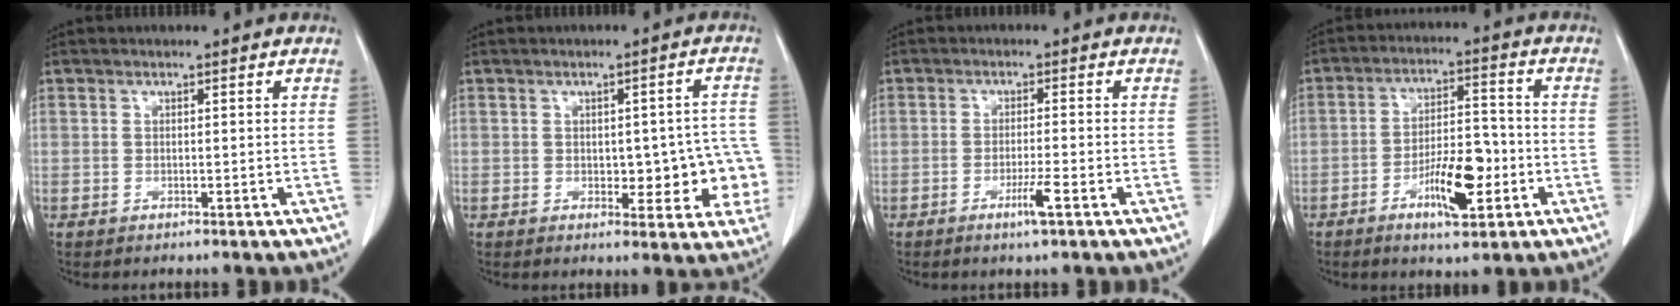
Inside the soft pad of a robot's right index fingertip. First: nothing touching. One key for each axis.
{"total": 8.5, "fx": -1.3, "fy": 4.1, "fz": 7.3, "tx": -0.059, "ty": 0.021, "tz": -0.010}
{"total": 3.4, "fx": -1.7, "fy": -0.4, "fz": 2.9, "tx": -0.055, "ty": -0.008, "tz": -0.033}
{"total": 9.1, "fx": -3.5, "fy": 2.8, "fz": 7.9, "tx": -0.142, "ty": 0.005, "tz": -0.056}